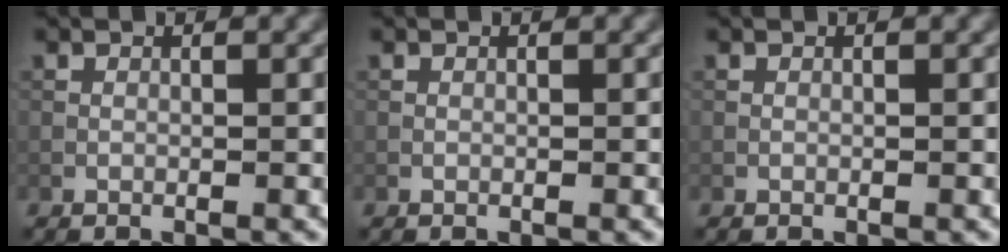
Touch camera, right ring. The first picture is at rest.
{"total": 0.0}
{"total": 0.0}